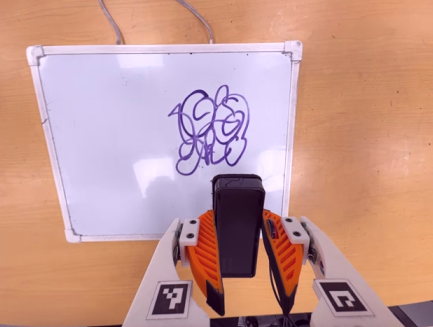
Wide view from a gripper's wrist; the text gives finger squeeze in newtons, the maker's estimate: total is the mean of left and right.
{"total": 4.3, "left": 2.8, "right": 5.8}